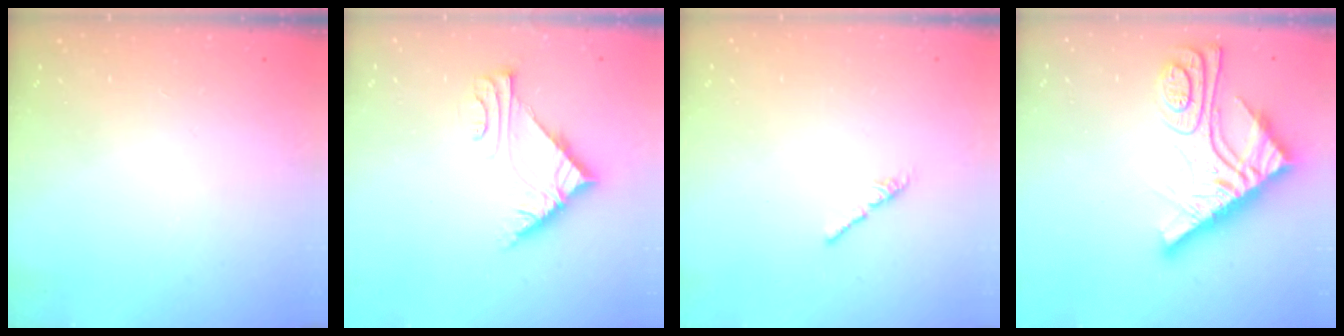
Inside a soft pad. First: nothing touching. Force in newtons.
{"total": 6.5, "press": 6.5, "slide": 0.7}
{"total": 2.4, "press": 2.3, "slide": 0.8}
{"total": 15.0, "press": 15.0, "slide": 1.4}